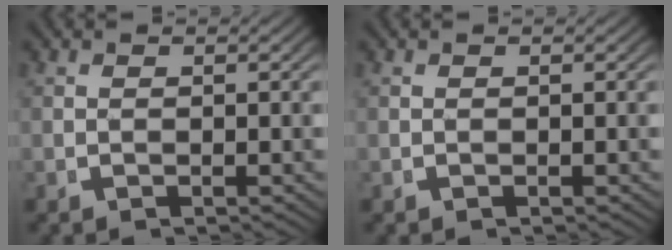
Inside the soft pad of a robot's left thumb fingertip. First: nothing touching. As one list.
[{"total": 0.0}]